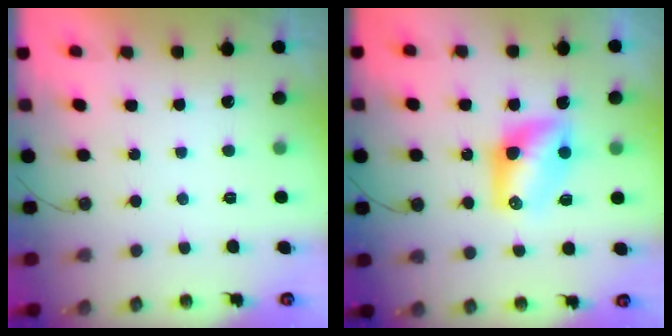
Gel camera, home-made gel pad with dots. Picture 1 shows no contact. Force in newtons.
{"total": 8.5, "press": 8.5, "slide": 0.3}